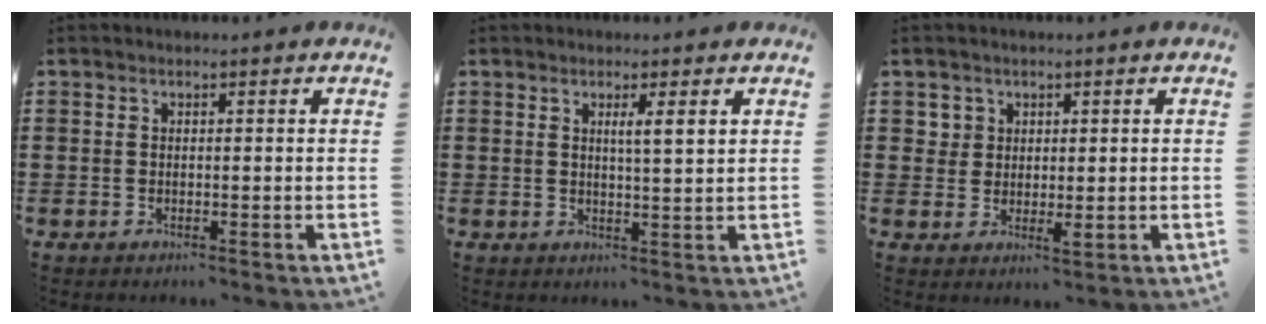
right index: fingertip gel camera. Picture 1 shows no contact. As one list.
[{"total": 2.5, "force": [0.9, 0.0, 2.3], "torque": [-0.048, -0.003, 0.014]}, {"total": 2.6, "force": [1.3, 2.2, 0.8], "torque": [-0.024, 0.009, 0.025]}]